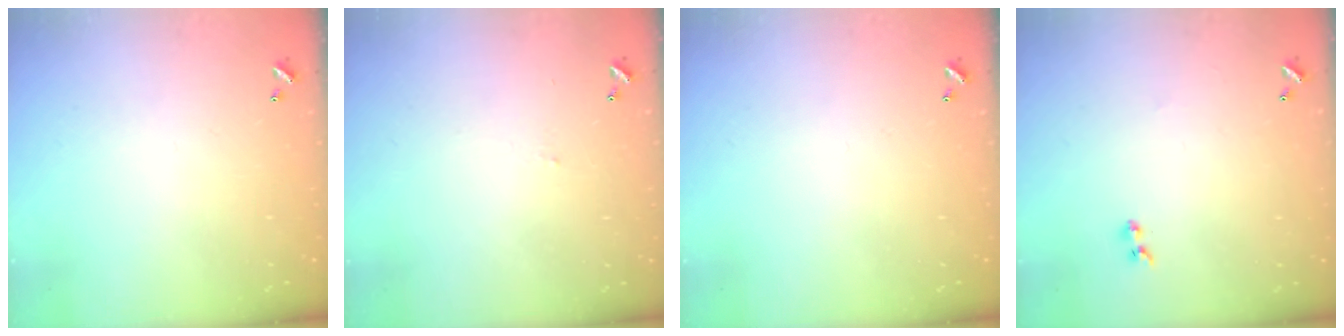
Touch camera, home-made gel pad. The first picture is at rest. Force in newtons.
{"total": 2.1, "press": 2.1, "slide": 0.2}
{"total": 0.0}
{"total": 2.0, "press": 1.7, "slide": 1.0}